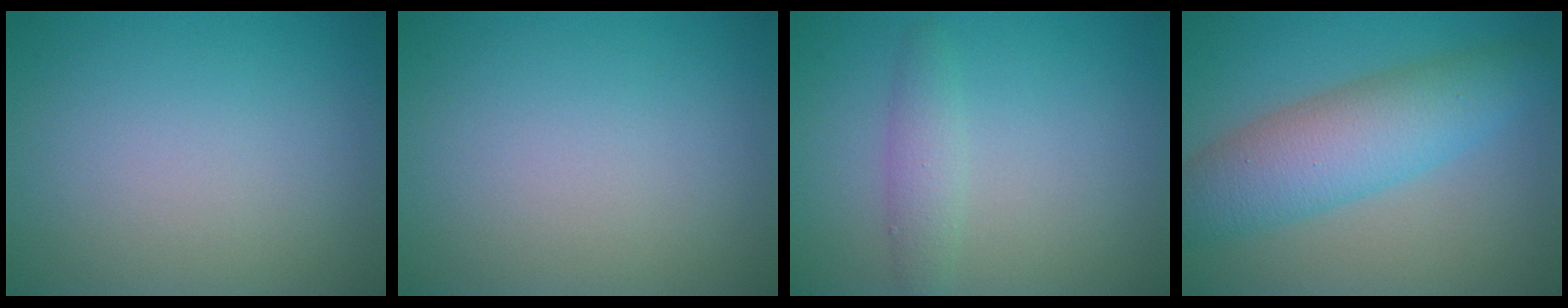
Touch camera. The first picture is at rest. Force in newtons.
{"total": 0.0}
{"total": 1.9, "press": 1.9, "slide": 0.1}
{"total": 6.9, "press": 6.9, "slide": 0.1}